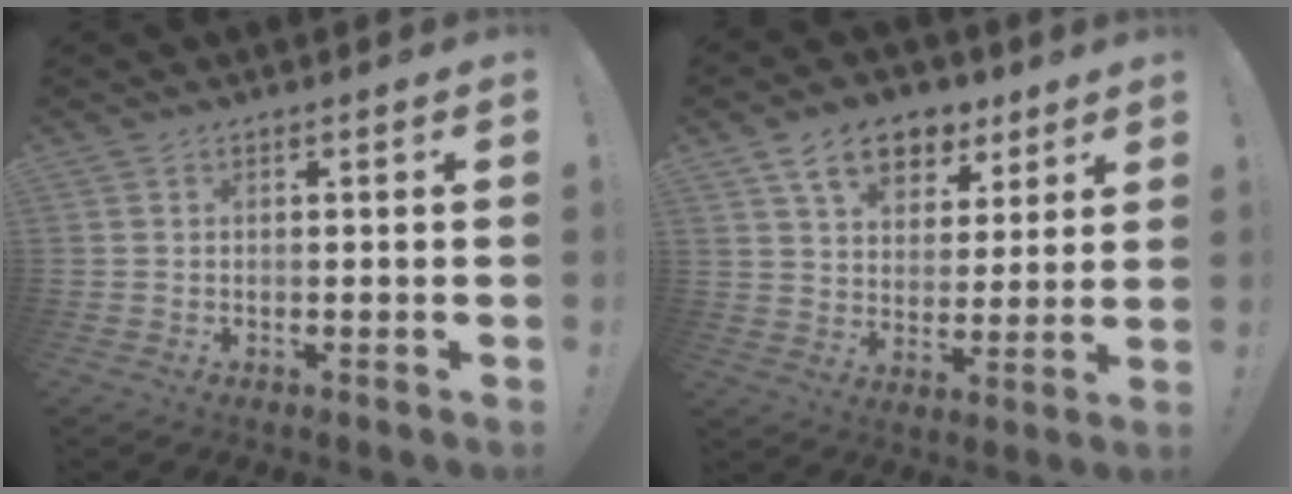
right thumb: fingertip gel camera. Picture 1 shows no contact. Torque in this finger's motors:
{"motor_torque": [0.50, 2.63, 1.02, 0.78, 0.04]}